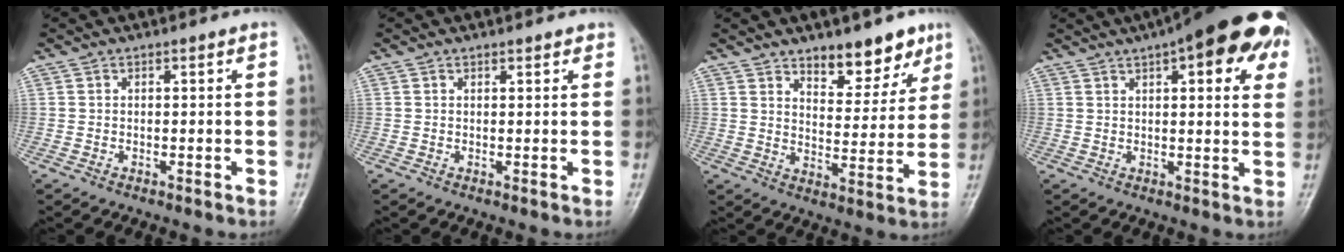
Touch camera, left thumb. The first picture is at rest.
{"total": 1.1, "force": [0.9, 0.4, 0.4], "torque": [-0.001, -0.003, 0.009]}
{"total": 10.2, "force": [7.2, 4.6, 5.5], "torque": [-0.040, -0.049, 0.110]}
{"total": 19.8, "force": [9.3, 6.6, 16.1], "torque": [-0.192, 0.011, 0.114]}